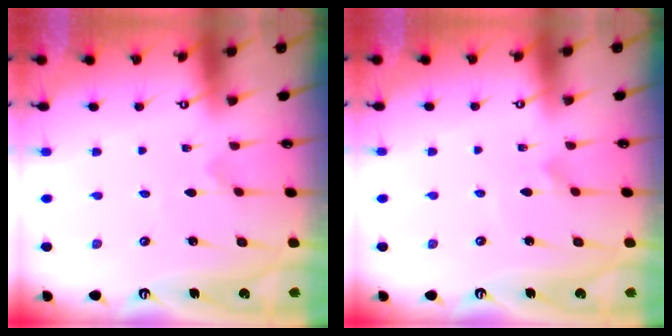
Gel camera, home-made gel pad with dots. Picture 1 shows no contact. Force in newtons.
{"total": 1.7, "press": 1.7, "slide": 0.1}